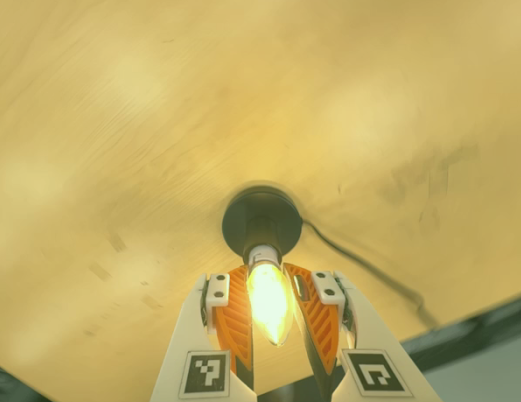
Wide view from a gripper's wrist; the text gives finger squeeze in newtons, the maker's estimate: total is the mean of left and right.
{"total": 13.7, "left": 14.4, "right": 13.0}